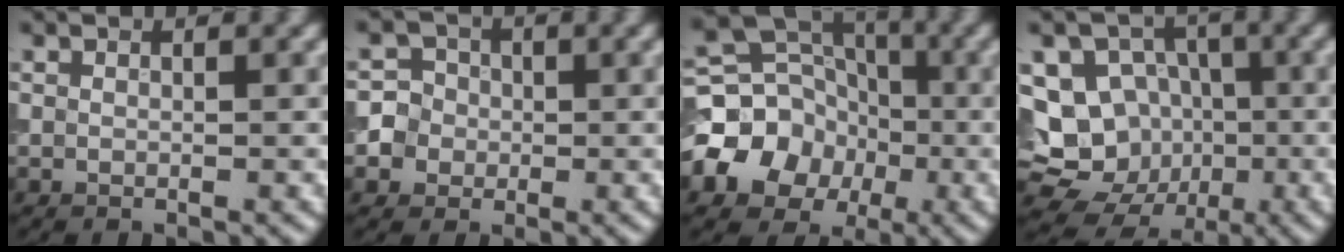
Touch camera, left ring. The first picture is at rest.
{"total": 5.0, "force": [-0.9, 4.8, 1.2], "torque": [-0.003, 0.021, -0.039]}
{"total": 8.0, "force": [-2.2, 6.8, 3.5], "torque": [-0.054, 0.002, -0.053]}
{"total": 15.4, "force": [-1.9, 14.3, 5.4], "torque": [-0.135, 0.012, -0.033]}